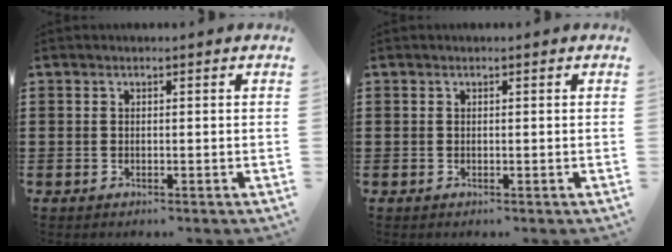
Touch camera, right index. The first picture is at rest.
{"total": 0.0}